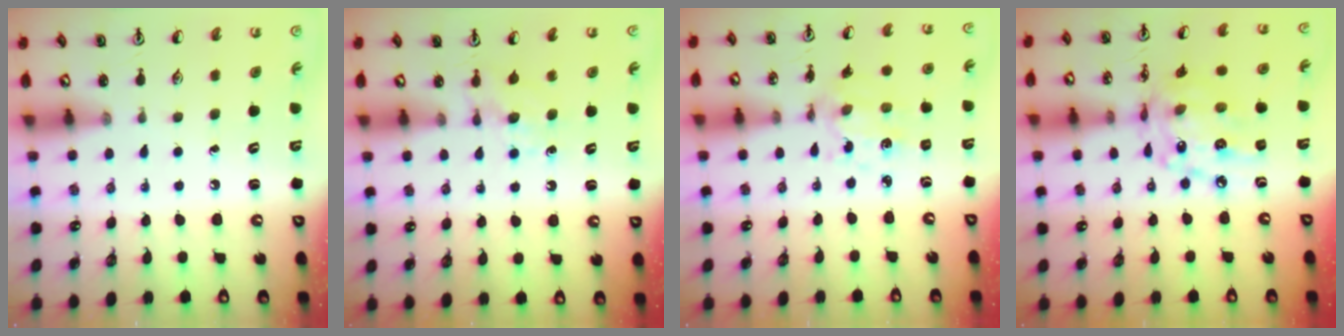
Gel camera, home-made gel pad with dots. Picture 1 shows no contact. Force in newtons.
{"total": 4.1, "press": 4.0, "slide": 0.6}
{"total": 5.2, "press": 5.0, "slide": 1.5}
{"total": 15.7, "press": 15.7, "slide": 1.1}